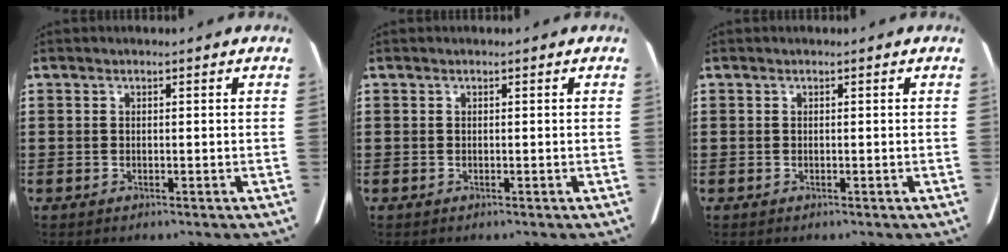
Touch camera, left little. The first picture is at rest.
{"total": 0.0}
{"total": 0.0}